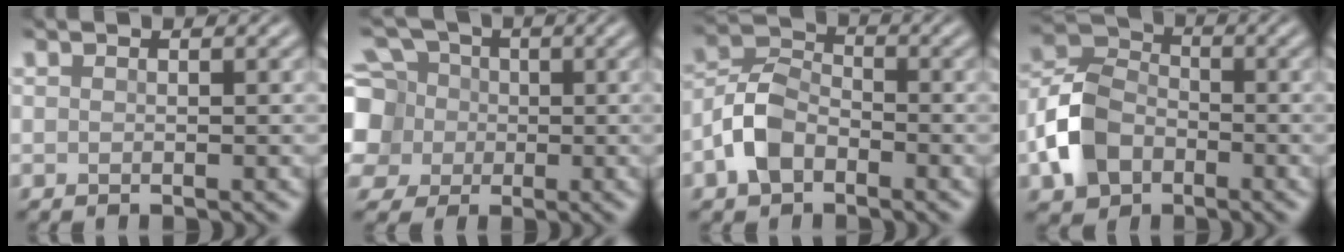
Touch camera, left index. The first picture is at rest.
{"total": 9.8, "force": [0.1, 8.9, 4.1], "torque": [-0.118, 0.019, -0.027]}
{"total": 4.5, "force": [-2.2, 2.9, 2.7], "torque": [-0.057, 0.009, -0.054]}
{"total": 6.4, "force": [-2.6, 4.7, 3.5], "torque": [-0.076, 0.005, -0.063]}